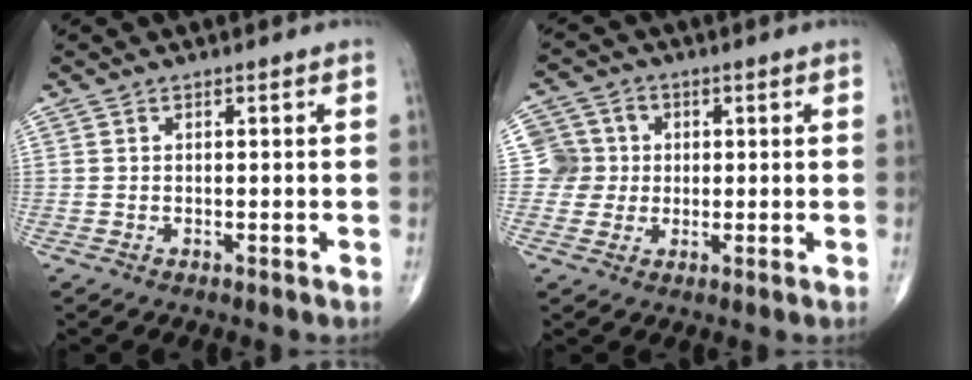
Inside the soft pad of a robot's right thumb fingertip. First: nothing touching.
{"total": 6.1, "force": [0.4, 6.1, 0.3], "torque": [0.029, 0.010, 0.000]}